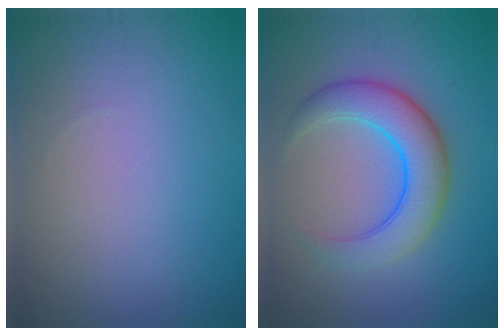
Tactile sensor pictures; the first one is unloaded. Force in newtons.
{"total": 5.6, "press": 5.6, "slide": 0.2}